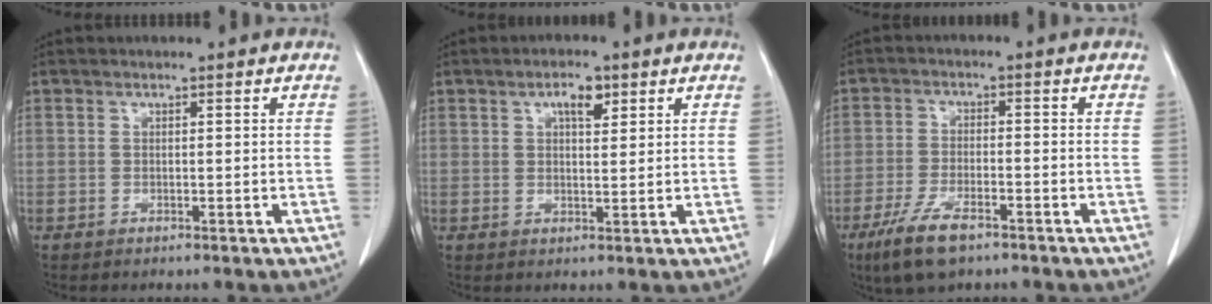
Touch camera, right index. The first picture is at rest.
{"total": 4.1, "force": [2.0, 1.7, 3.1], "torque": [-0.056, 0.003, 0.034]}
{"total": 8.3, "force": [-5.3, 2.6, 5.8], "torque": [-0.121, -0.014, -0.093]}